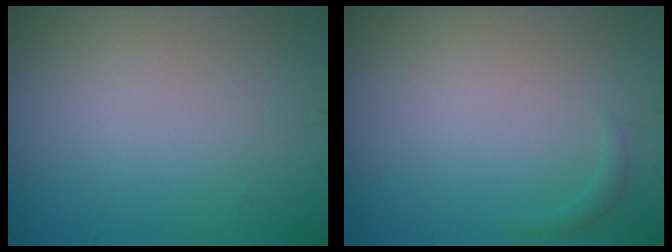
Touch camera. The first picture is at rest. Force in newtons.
{"total": 0.6, "press": 0.6, "slide": 0.1}